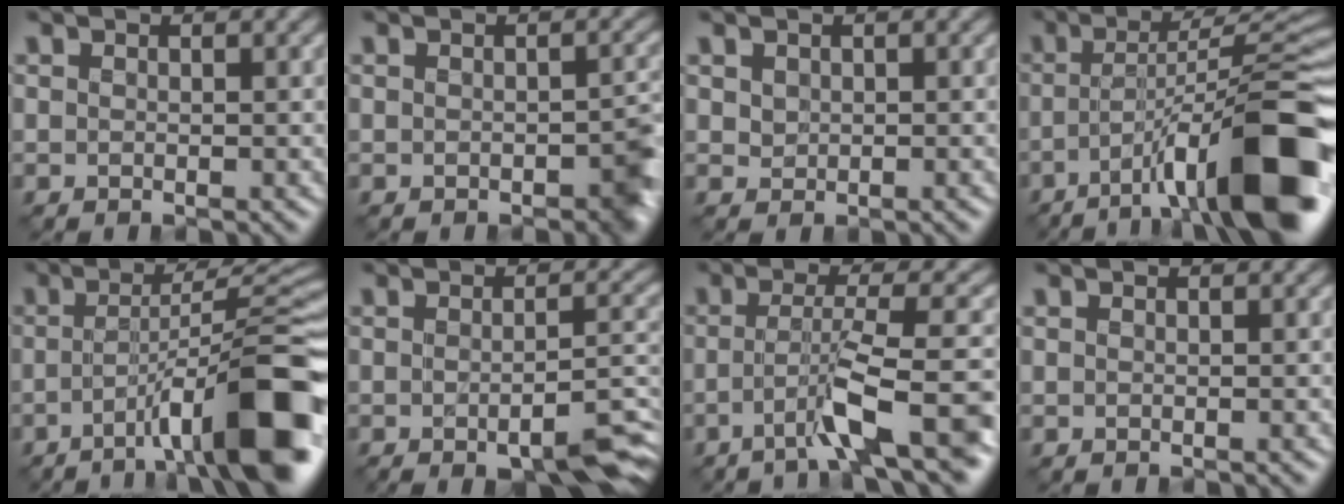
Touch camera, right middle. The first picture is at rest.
{"total": 3.9, "force": [-1.4, 2.3, 2.9], "torque": [-0.035, -0.004, -0.027]}
{"total": 1.2, "force": [0.6, 0.9, 0.7], "torque": [-0.029, 0.004, 0.024]}
{"total": 11.7, "force": [-5.3, 0.9, 10.3], "torque": [-0.137, 0.022, -0.094]}
{"total": 10.2, "force": [-4.7, 0.7, 9.0], "torque": [-0.121, 0.025, -0.087]}
{"total": 5.5, "force": [-3.0, 1.6, 4.3], "torque": [-0.052, -0.010, -0.046]}
{"total": 5.5, "force": [-3.0, -0.5, 4.5], "torque": [-0.081, 0.008, -0.062]}
{"total": 0.0}